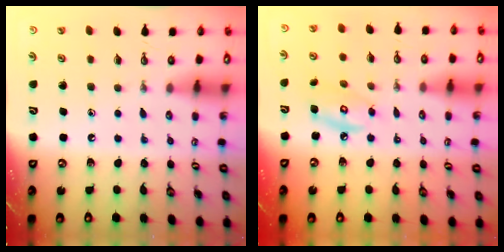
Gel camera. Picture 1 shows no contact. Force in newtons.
{"total": 6.9, "press": 6.9, "slide": 0.4}